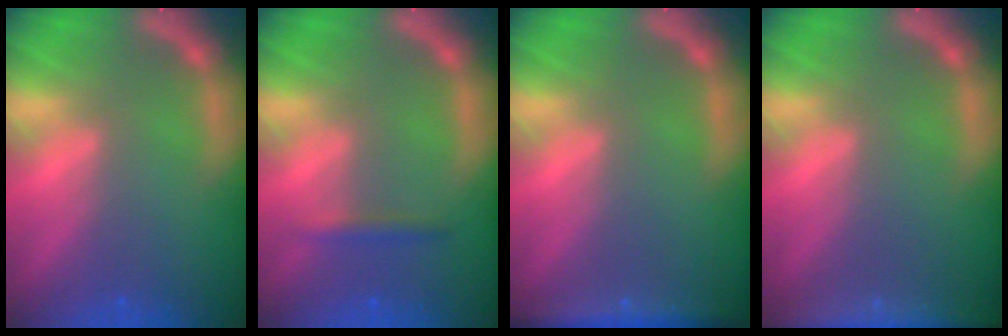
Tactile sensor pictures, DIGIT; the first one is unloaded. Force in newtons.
{"total": 1.4}
{"total": 4.0}
{"total": 7.9}